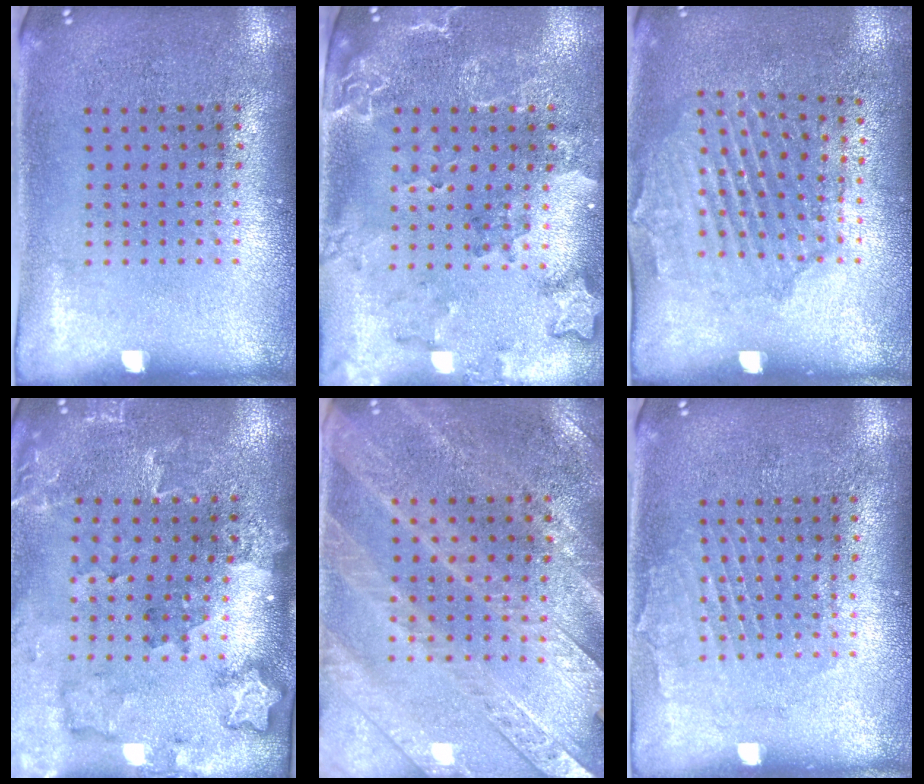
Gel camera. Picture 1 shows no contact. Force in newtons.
{"total": 2.2, "press": 1.9, "slide": 1.1}
{"total": 1.5, "press": 1.5, "slide": 0.4}
{"total": 1.8, "press": 1.8, "slide": 0.3}
{"total": 2.9, "press": 2.7, "slide": 1.1}
{"total": 1.2, "press": 1.2, "slide": 0.1}